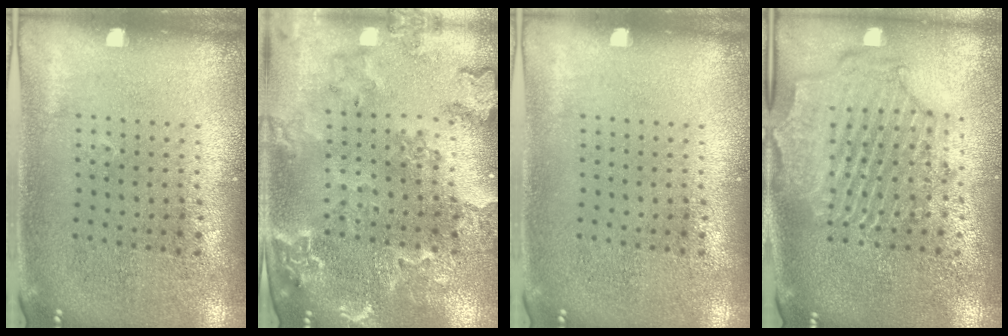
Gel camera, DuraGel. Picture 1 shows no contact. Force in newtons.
{"total": 1.8, "press": 1.8, "slide": 0.2}
{"total": 0.0}
{"total": 2.4, "press": 2.2, "slide": 0.8}